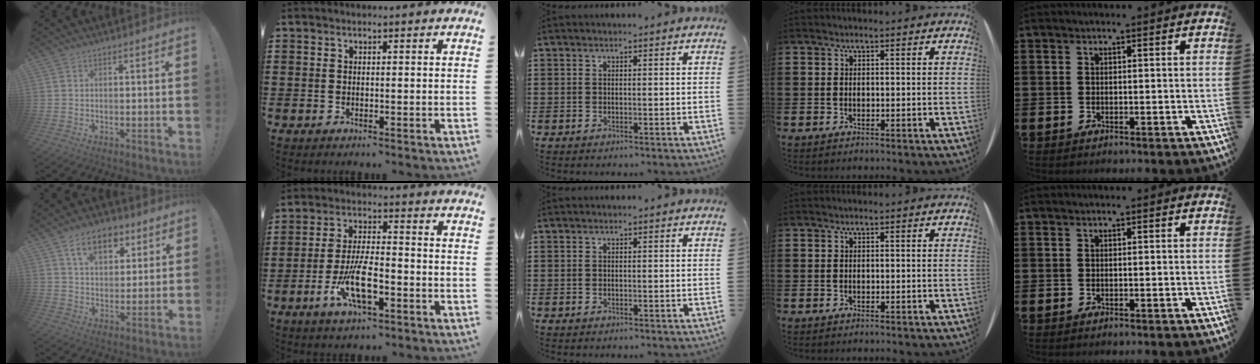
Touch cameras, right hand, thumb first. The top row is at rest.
{"thumb": {"total": 12.1, "force": [6.3, 7.3, 7.4], "torque": [-0.105, -0.019, 0.114]}, "index": {"total": 8.4, "force": [-3.2, 2.9, 7.3], "torque": [-0.156, -0.011, -0.060]}}